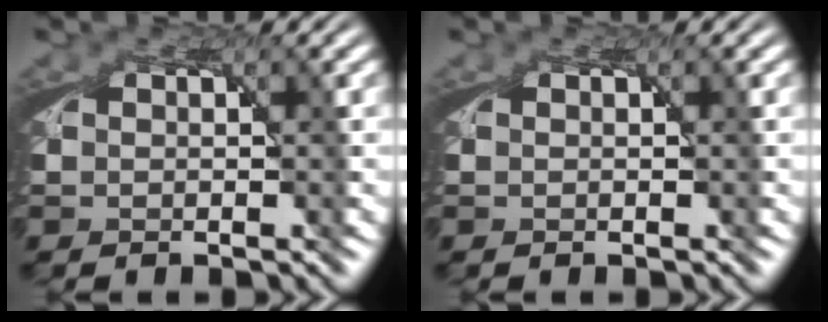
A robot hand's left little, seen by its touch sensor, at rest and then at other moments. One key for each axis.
{"total": 0.0}